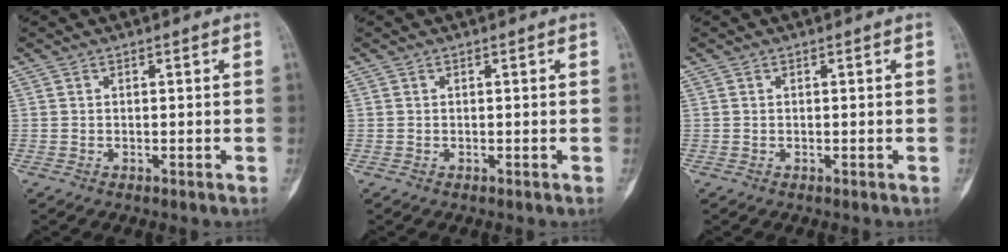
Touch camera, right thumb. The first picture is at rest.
{"total": 0.0}
{"total": 0.0}